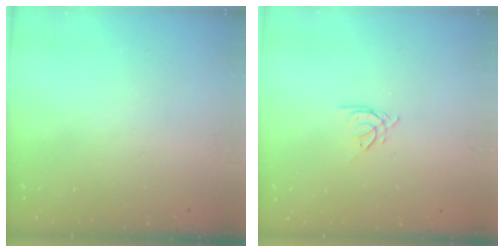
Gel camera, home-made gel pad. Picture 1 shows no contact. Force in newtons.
{"total": 1.9, "press": 1.9, "slide": 0.4}